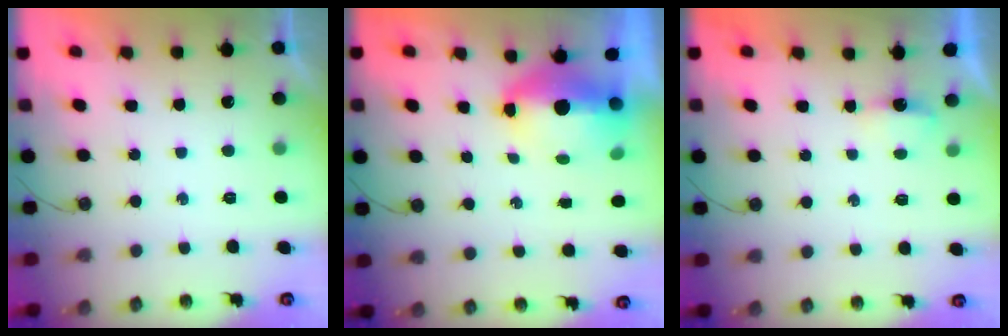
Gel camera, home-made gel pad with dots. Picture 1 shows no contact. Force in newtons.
{"total": 12.9, "press": 9.3, "slide": 9.0}
{"total": 3.1, "press": 3.1, "slide": 0.6}